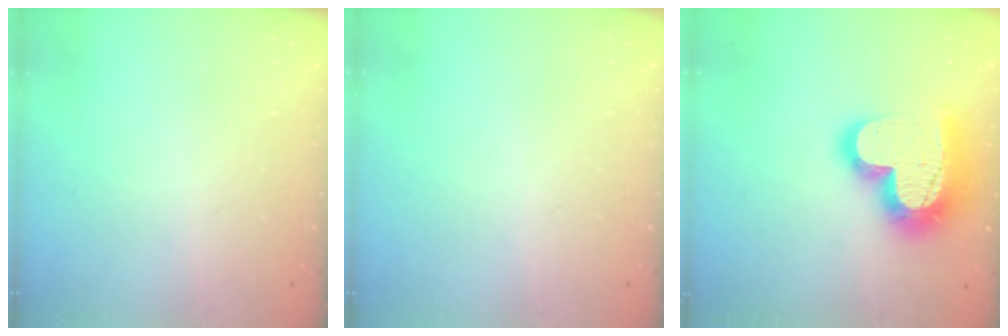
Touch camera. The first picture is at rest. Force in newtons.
{"total": 0.0}
{"total": 21.1, "press": 21.0, "slide": 1.7}